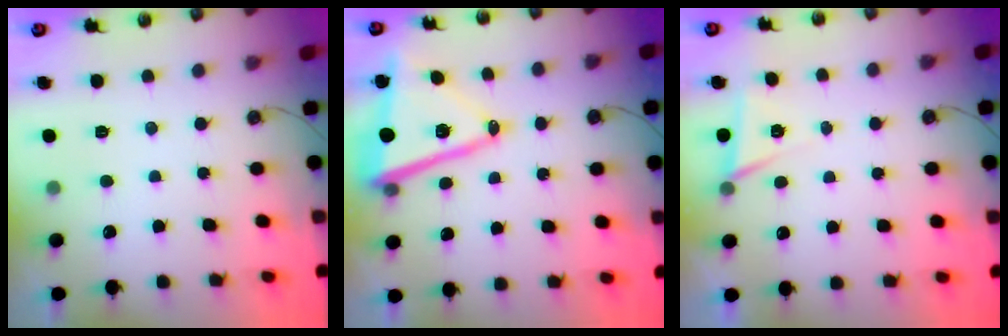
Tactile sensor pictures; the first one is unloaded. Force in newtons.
{"total": 14.9, "press": 14.8, "slide": 1.8}
{"total": 4.7, "press": 2.6, "slide": 3.9}